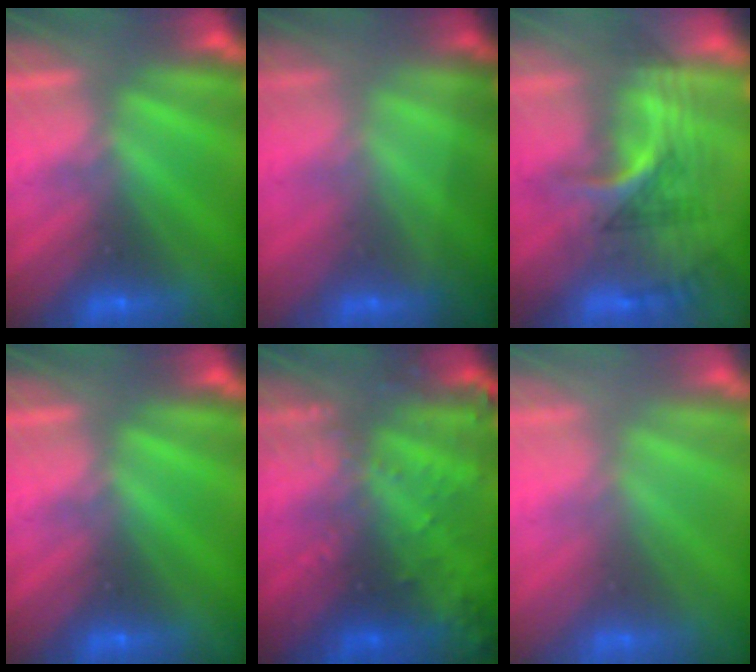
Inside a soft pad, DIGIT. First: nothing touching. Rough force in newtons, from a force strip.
{"total": 1.5}
{"total": 2.9}
{"total": 0.0}
{"total": 8.3}
{"total": 3.1}